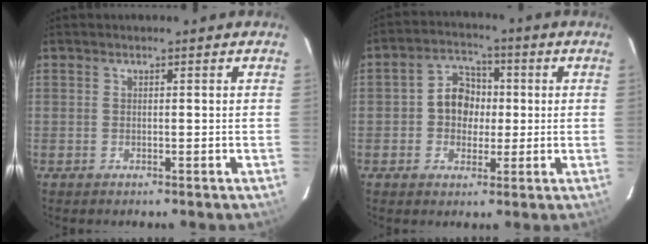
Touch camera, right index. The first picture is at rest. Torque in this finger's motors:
{"motor_torque": [0.14, -0.05, 0.13, 0.06]}